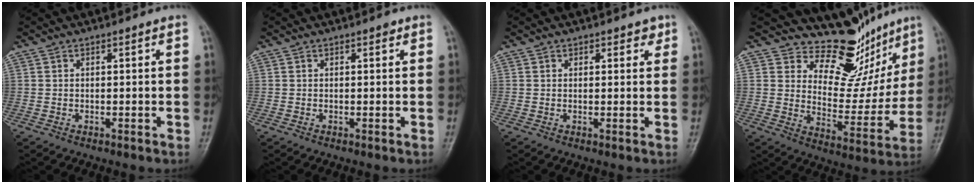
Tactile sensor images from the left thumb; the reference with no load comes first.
{"total": 0.6, "force": [0.3, 0.3, 0.4], "torque": [-0.002, 0.000, 0.002]}
{"total": 1.9, "force": [1.2, 1.2, 0.8], "torque": [0.009, -0.004, 0.011]}
{"total": 14.1, "force": [11.9, 6.7, 3.5], "torque": [0.009, -0.092, 0.172]}